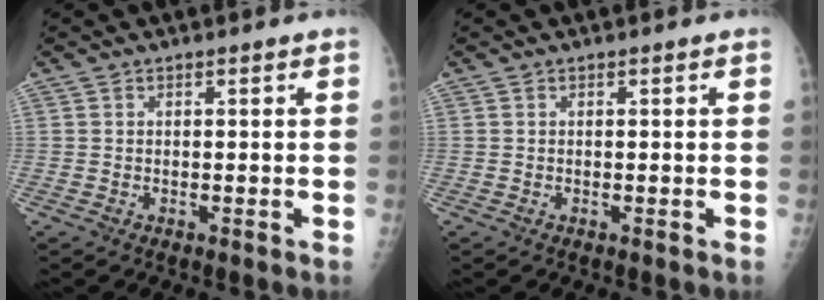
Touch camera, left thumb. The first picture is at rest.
{"total": 0.0}